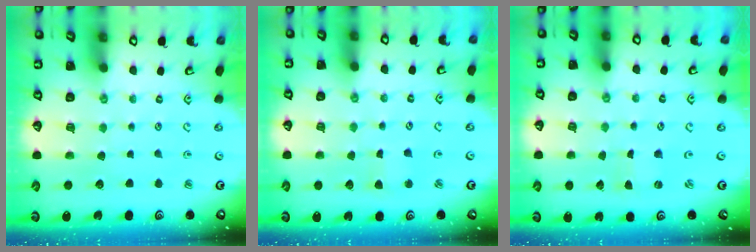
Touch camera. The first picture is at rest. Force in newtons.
{"total": 2.7, "press": 2.7, "slide": 0.3}
{"total": 0.0}